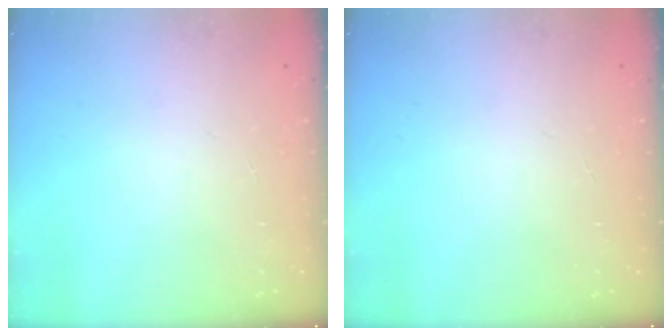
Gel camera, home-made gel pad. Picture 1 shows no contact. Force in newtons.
{"total": 0.0}